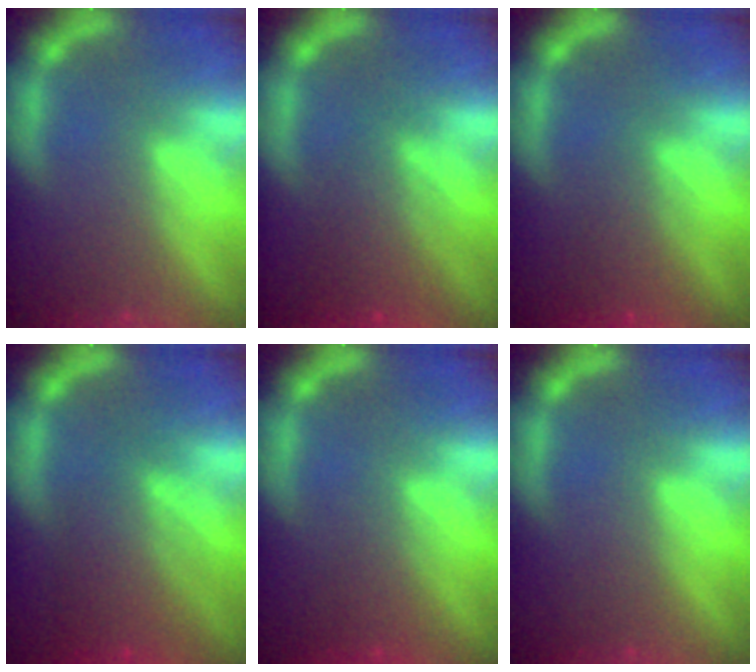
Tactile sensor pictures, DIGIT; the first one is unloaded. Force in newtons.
{"total": 4.1}
{"total": 2.5}
{"total": 5.5}
{"total": 2.0}
{"total": 0.0}